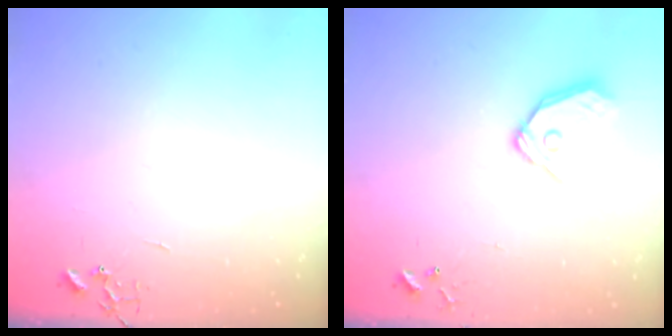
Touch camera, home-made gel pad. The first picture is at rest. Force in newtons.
{"total": 11.5, "press": 11.4, "slide": 1.7}